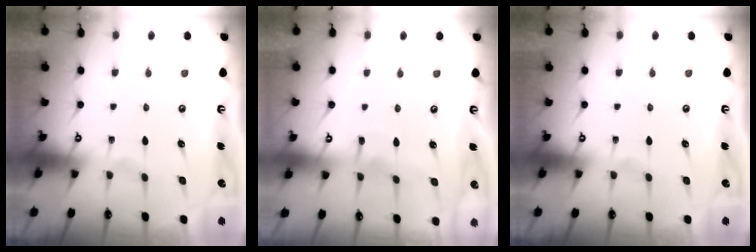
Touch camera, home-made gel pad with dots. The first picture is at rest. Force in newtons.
{"total": 7.0, "press": 7.0, "slide": 0.3}
{"total": 0.0}